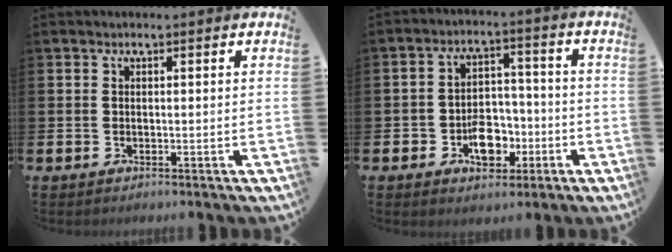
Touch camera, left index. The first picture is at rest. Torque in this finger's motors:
{"motor_torque": [0.61, 0.00, 0.22, 0.15]}